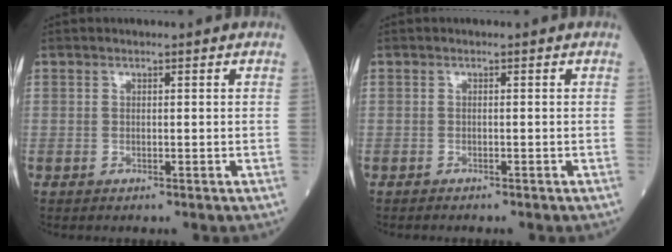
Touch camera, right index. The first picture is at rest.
{"total": 1.0, "force": [-0.9, 0.1, 0.4], "torque": [-0.009, -0.002, -0.011]}